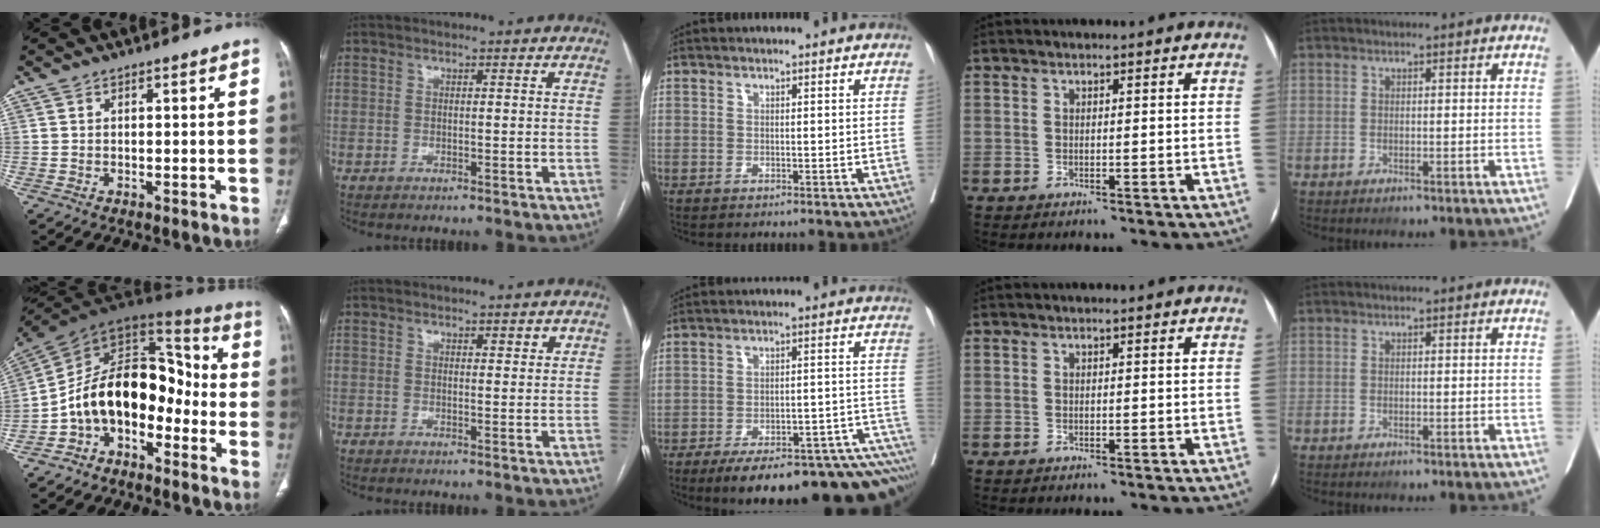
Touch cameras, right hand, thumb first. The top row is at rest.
{"thumb": {"total": 16.8, "force": [-5.5, 10.9, 11.6], "torque": [-0.156, 0.105, -0.105]}, "index": {"total": 1.5, "force": [1.0, 0.5, 0.9], "torque": [-0.011, 0.001, 0.013]}, "middle": {"total": 23.9, "force": [-20.2, 4.3, 12.1], "torque": [-0.079, 0.018, -0.262]}}